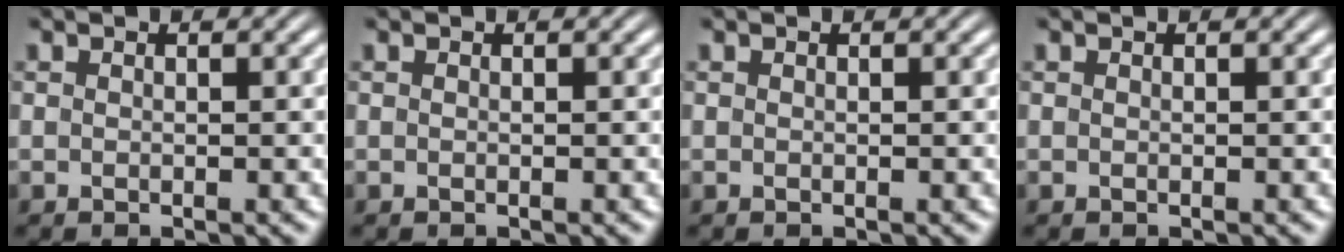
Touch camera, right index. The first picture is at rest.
{"total": 0.0}
{"total": 0.0}
{"total": 0.0}